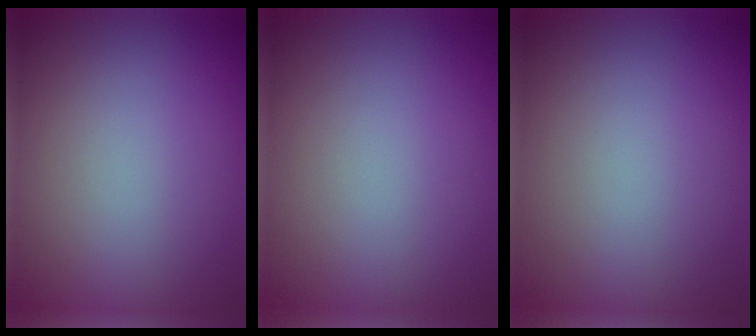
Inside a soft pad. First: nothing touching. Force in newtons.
{"total": 0.0}
{"total": 0.0}